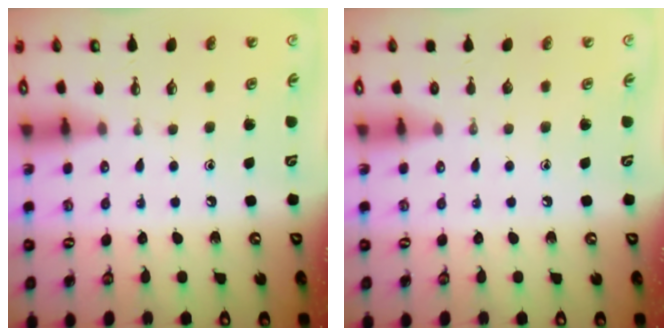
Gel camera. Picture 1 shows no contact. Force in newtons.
{"total": 0.0}